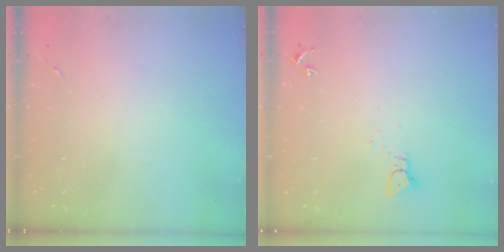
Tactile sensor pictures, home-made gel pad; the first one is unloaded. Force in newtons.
{"total": 2.4, "press": 2.4, "slide": 0.2}